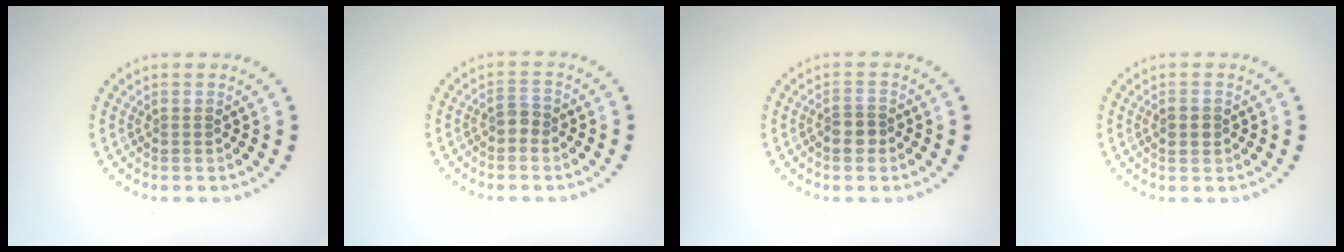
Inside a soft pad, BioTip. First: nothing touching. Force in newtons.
{"total": 1.3, "press": 1.2, "slide": 0.5}
{"total": 1.9, "press": 1.7, "slide": 0.9}
{"total": 1.7, "press": 1.7, "slide": 0.1}